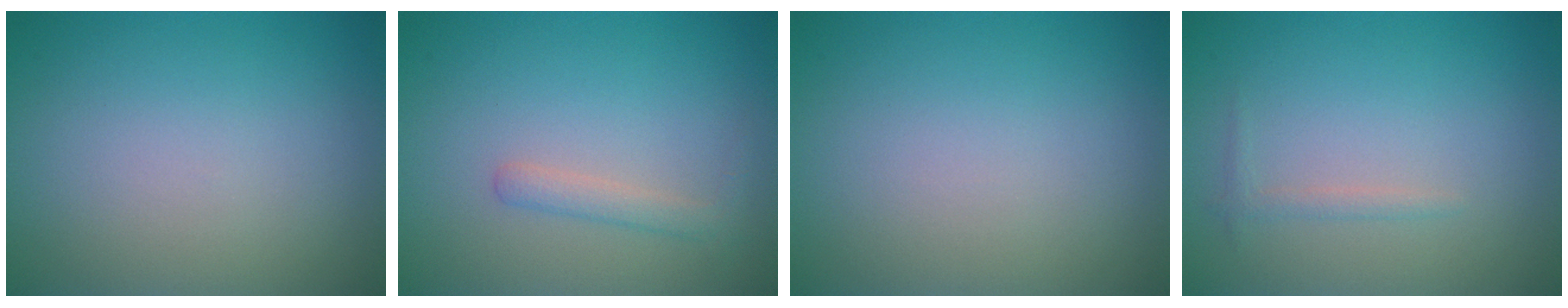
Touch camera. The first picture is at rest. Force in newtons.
{"total": 1.6, "press": 1.6, "slide": 0.1}
{"total": 0.0}
{"total": 0.9, "press": 0.9, "slide": 0.1}